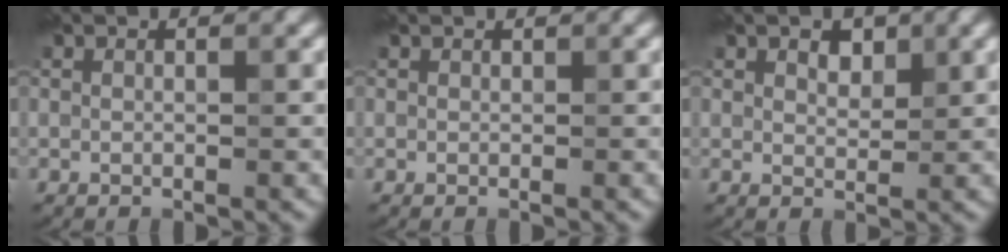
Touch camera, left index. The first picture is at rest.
{"total": 1.2, "force": [0.2, -0.6, -0.9], "torque": [0.001, -0.001, 0.018]}
{"total": 0.7, "force": [0.5, -0.1, -0.5], "torque": [-0.018, -0.006, 0.038]}